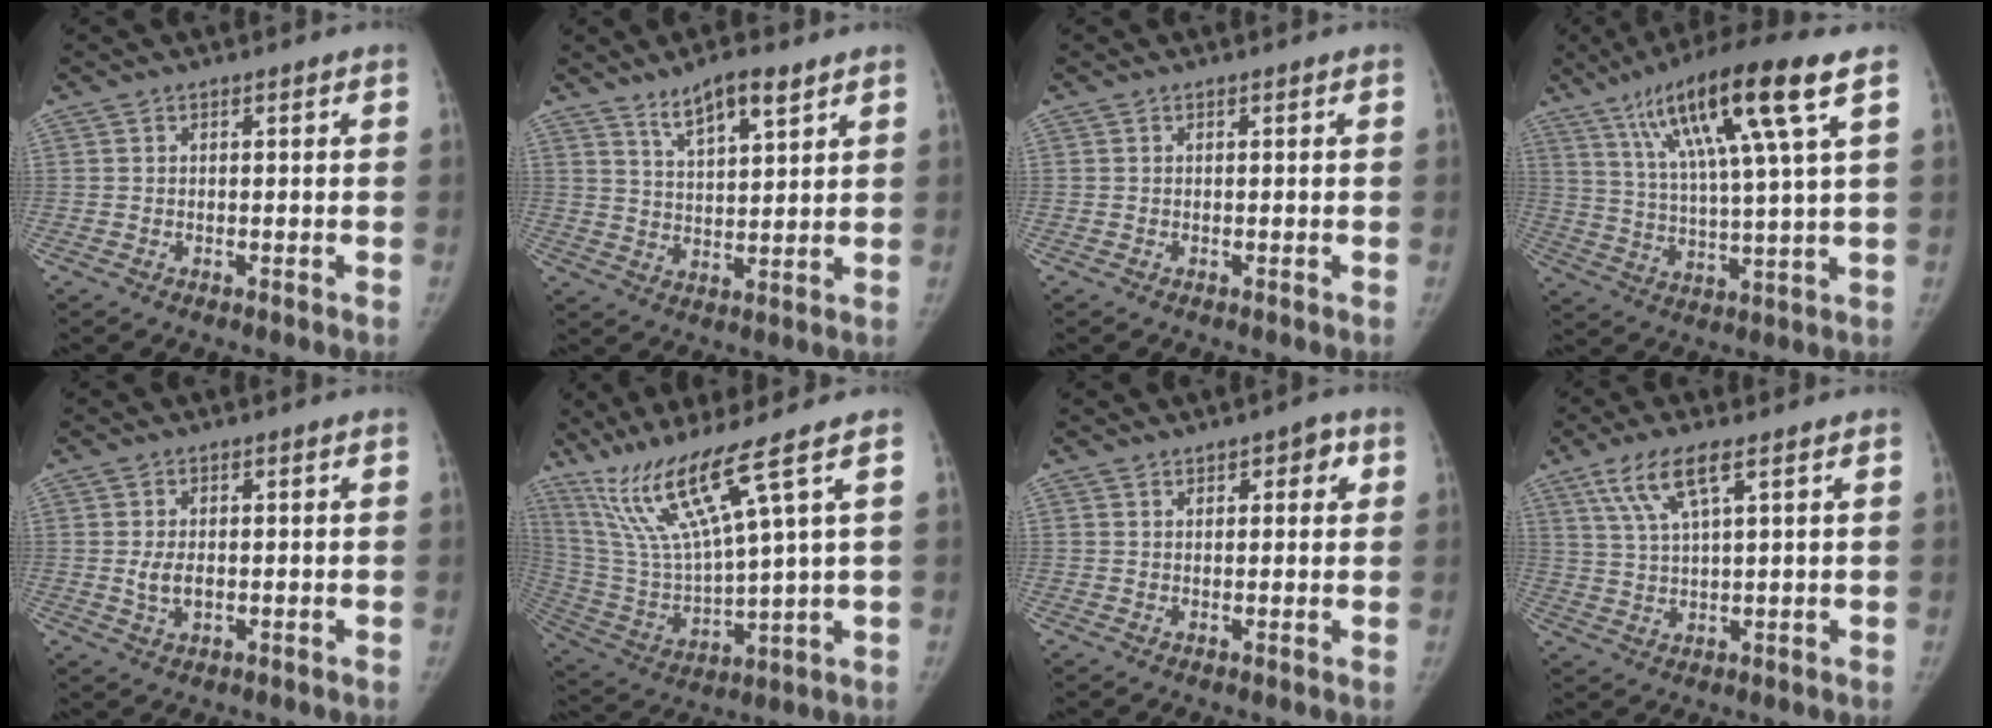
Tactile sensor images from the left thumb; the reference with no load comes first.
{"total": 8.1, "force": [5.6, 2.2, 5.4], "torque": [-0.082, -0.032, 0.100]}
{"total": 0.0}
{"total": 18.6, "force": [9.2, 1.4, 16.1], "torque": [-0.279, -0.019, 0.157]}
{"total": 3.5, "force": [-0.2, 2.0, 2.8], "torque": [-0.050, -0.001, -0.001]}
{"total": 15.6, "force": [8.9, 0.2, 12.8], "torque": [-0.260, -0.043, 0.182]}
{"total": 3.6, "force": [1.6, 1.9, 2.6], "torque": [-0.013, -0.001, 0.016]}
{"total": 7.7, "force": [4.0, 1.8, 6.4], "torque": [-0.141, -0.008, 0.084]}